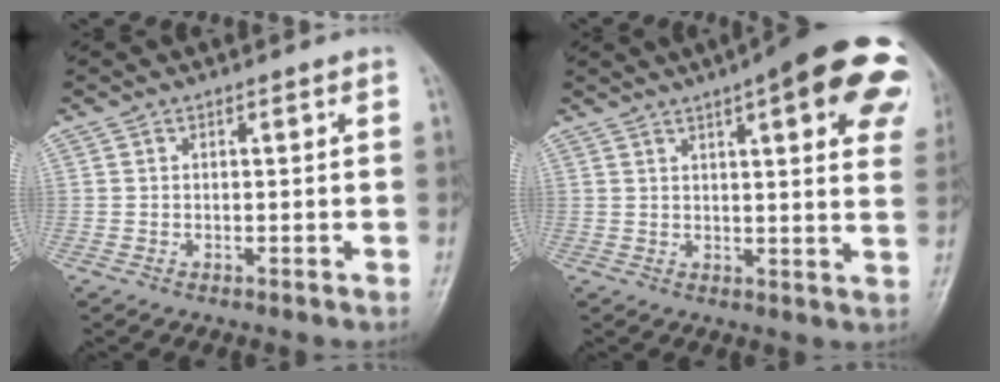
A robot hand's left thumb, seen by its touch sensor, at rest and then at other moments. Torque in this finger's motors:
{"motor_torque": [1.07, 0.55, 1.48, -1.29, 0.20]}